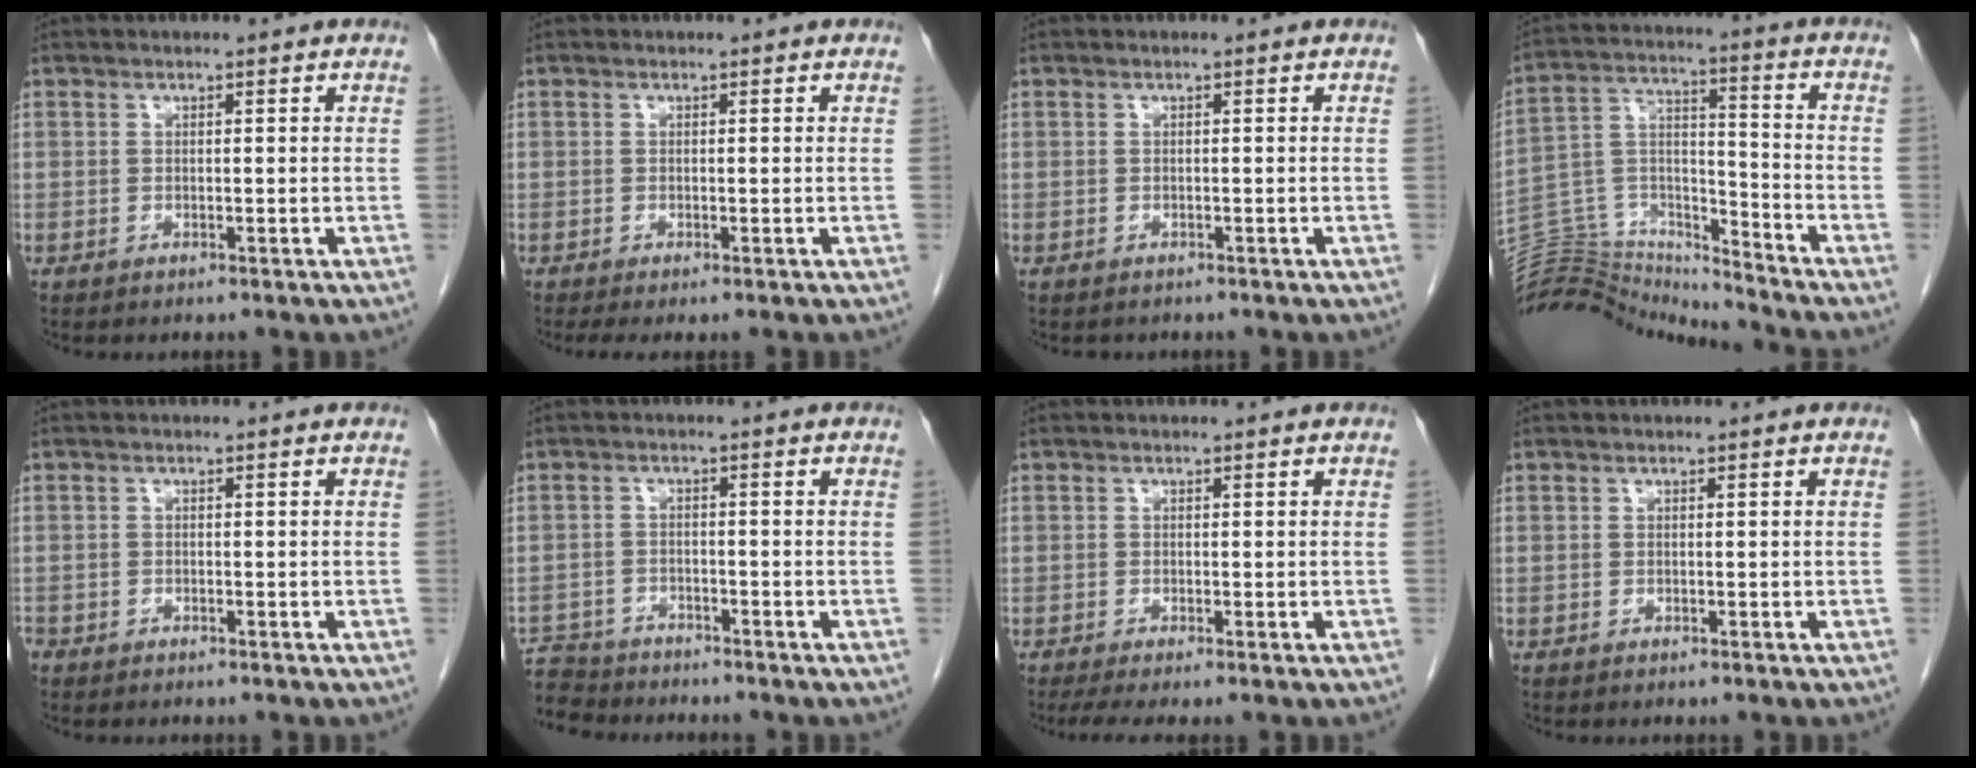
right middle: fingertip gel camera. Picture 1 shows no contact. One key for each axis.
{"total": 1.4, "fx": -0.9, "fy": 0.2, "fz": 1.1, "tx": -0.018, "ty": -0.006, "tz": -0.015}
{"total": 0.6, "fx": -0.5, "fy": 0.4, "fz": 0.0, "tx": -0.010, "ty": 0.001, "tz": -0.007}
{"total": 15.4, "fx": -15.3, "fy": 1.0, "fz": 0.4, "tx": -0.008, "ty": 0.059, "tz": -0.271}
{"total": 1.5, "fx": -1.2, "fy": 0.9, "fz": 0.3, "tx": -0.015, "ty": -0.001, "tz": -0.023}
{"total": 7.6, "fx": -7.2, "fy": 2.3, "fz": 0.3, "tx": -0.016, "ty": 0.002, "tz": -0.129}
{"total": 2.8, "fx": -1.8, "fy": 0.2, "fz": 2.1, "tx": -0.039, "ty": -0.011, "tz": -0.032}
{"total": 0.0}